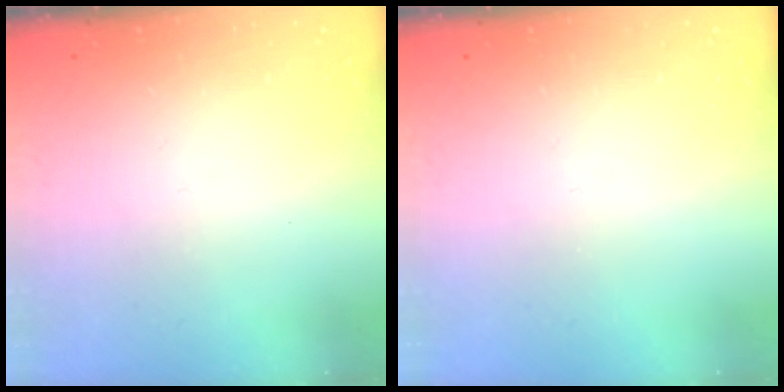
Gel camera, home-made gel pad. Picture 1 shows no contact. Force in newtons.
{"total": 0.0}